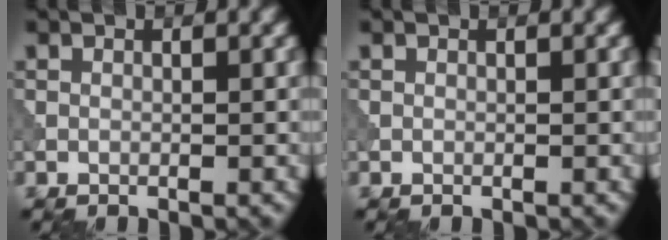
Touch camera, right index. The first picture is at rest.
{"total": 0.0}